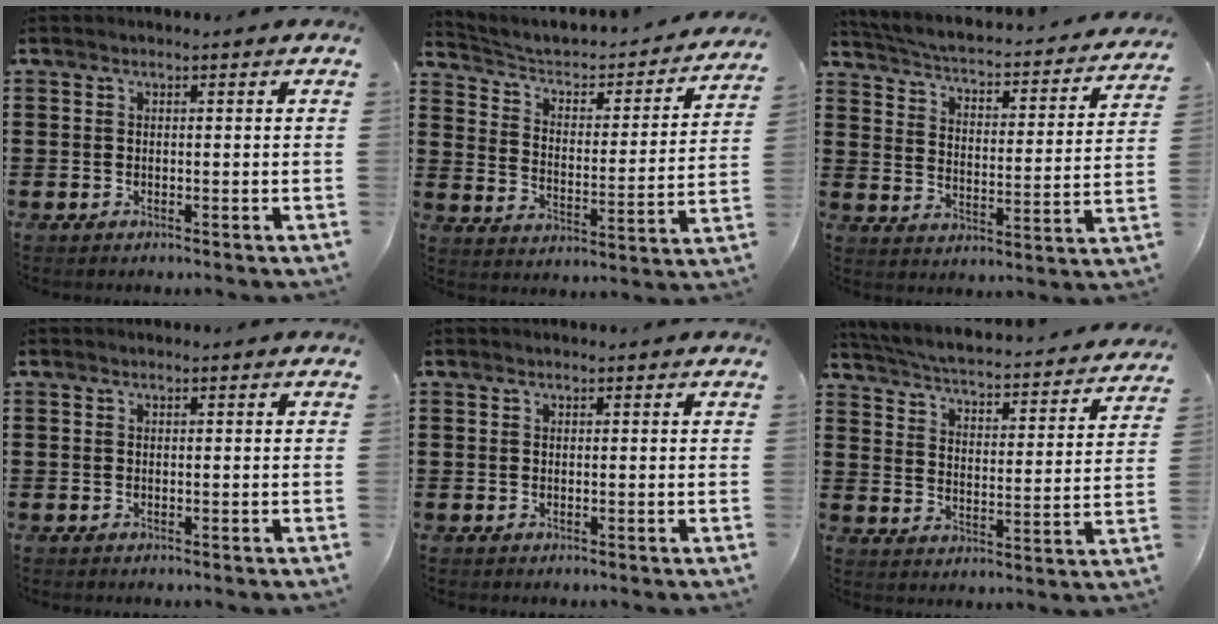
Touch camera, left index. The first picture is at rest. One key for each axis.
{"total": 2.8, "fx": 1.9, "fy": 1.6, "fz": 1.3, "tx": -0.042, "ty": -0.021, "tz": 0.020}
{"total": 2.5, "fx": 2.3, "fy": -0.1, "fz": 1.0, "tx": -0.039, "ty": -0.032, "tz": 0.028}
{"total": 0.0}
{"total": 0.0}
{"total": 3.1, "fx": 3.0, "fy": -0.3, "fz": 0.9, "tx": -0.038, "ty": -0.032, "tz": 0.040}